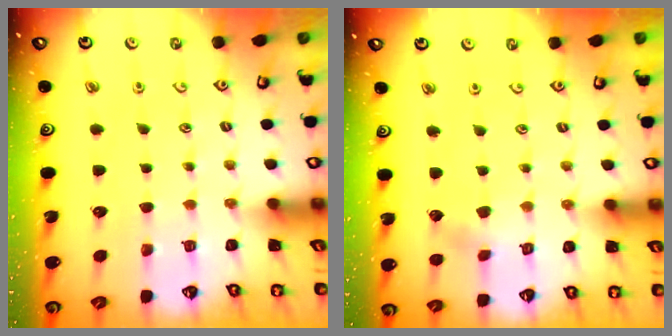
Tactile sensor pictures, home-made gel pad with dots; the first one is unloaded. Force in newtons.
{"total": 2.3, "press": 2.3, "slide": 0.1}